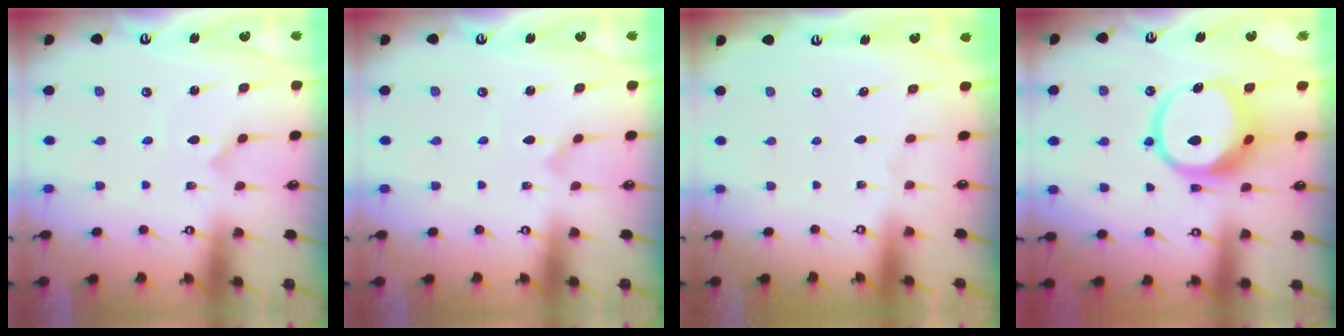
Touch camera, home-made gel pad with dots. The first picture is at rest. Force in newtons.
{"total": 0.0}
{"total": 0.0}
{"total": 14.3, "press": 14.2, "slide": 1.9}